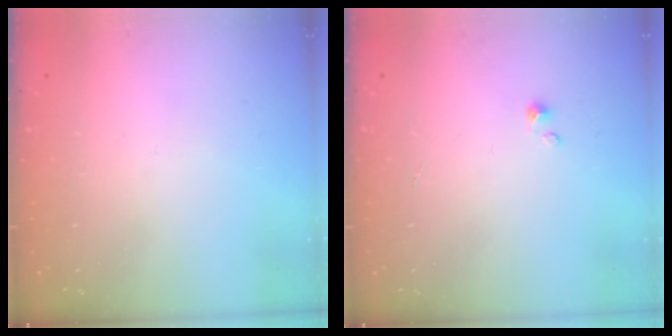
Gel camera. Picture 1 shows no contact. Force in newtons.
{"total": 0.7, "press": 0.7, "slide": 0.1}